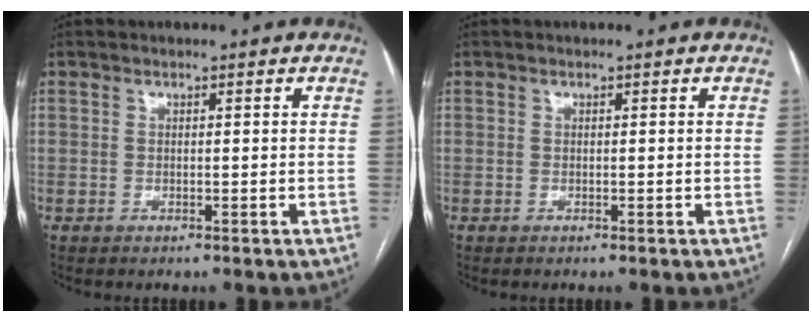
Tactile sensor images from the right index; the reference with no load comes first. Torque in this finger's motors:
{"motor_torque": [0.02, 0.02, -0.02, 0.00]}